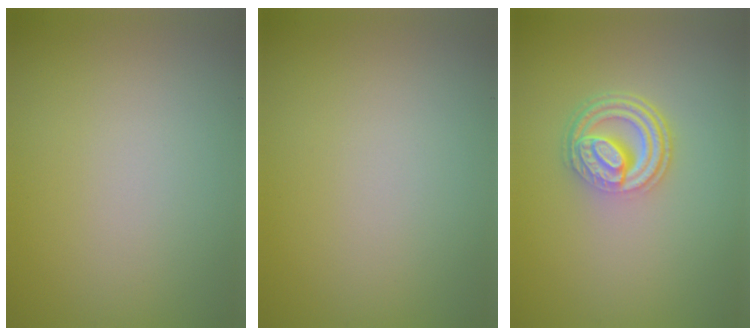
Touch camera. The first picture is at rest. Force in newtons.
{"total": 0.0}
{"total": 4.6, "press": 3.3, "slide": 3.2}